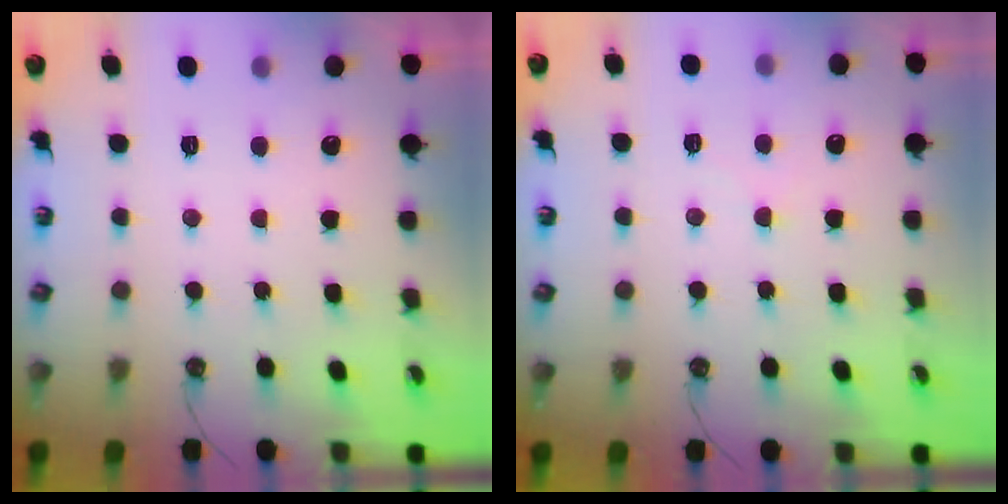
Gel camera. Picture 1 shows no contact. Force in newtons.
{"total": 1.0, "press": 1.0, "slide": 0.3}